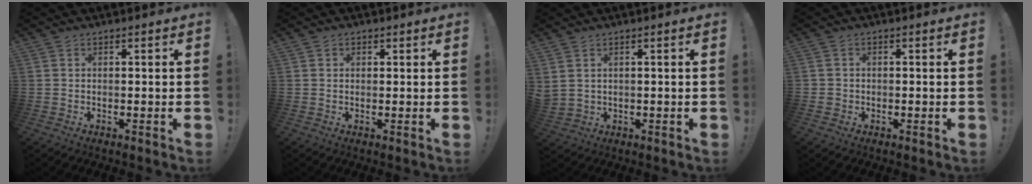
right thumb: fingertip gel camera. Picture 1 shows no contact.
{"total": 1.1, "force": [0.5, 1.0, 0.2], "torque": [0.003, -0.001, 0.007]}
{"total": 2.4, "force": [1.4, 0.8, 1.7], "torque": [-0.037, -0.005, 0.028]}
{"total": 1.8, "force": [-0.2, 1.7, 0.5], "torque": [-0.009, 0.003, -0.002]}